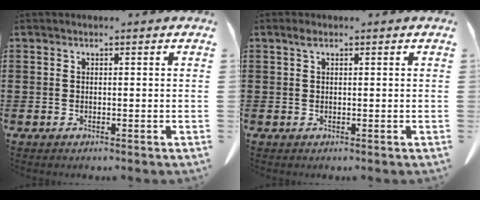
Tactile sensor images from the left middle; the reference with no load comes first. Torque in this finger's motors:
{"motor_torque": [1.16, 0.98, 0.36, 0.15]}